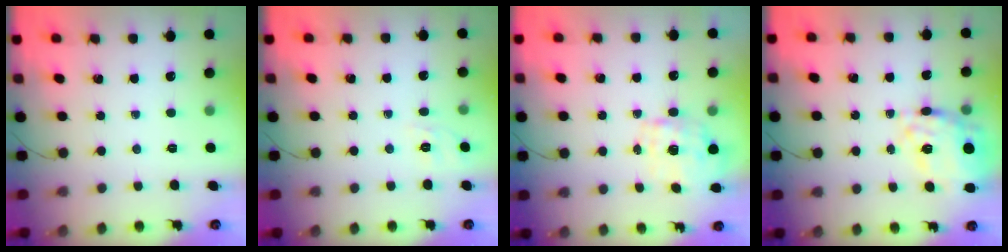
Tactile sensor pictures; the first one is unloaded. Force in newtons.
{"total": 1.7, "press": 0.0, "slide": 1.7}
{"total": 1.8, "press": 1.7, "slide": 0.6}
{"total": 14.5, "press": 13.8, "slide": 4.4}